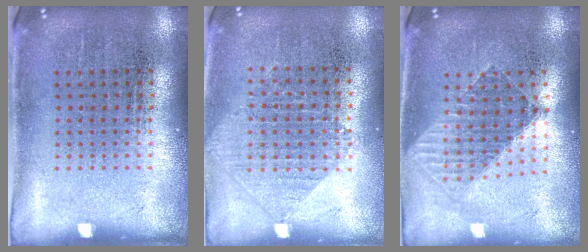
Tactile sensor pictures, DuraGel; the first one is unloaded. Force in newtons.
{"total": 0.9, "press": 0.8, "slide": 0.3}
{"total": 1.5, "press": 1.2, "slide": 0.8}